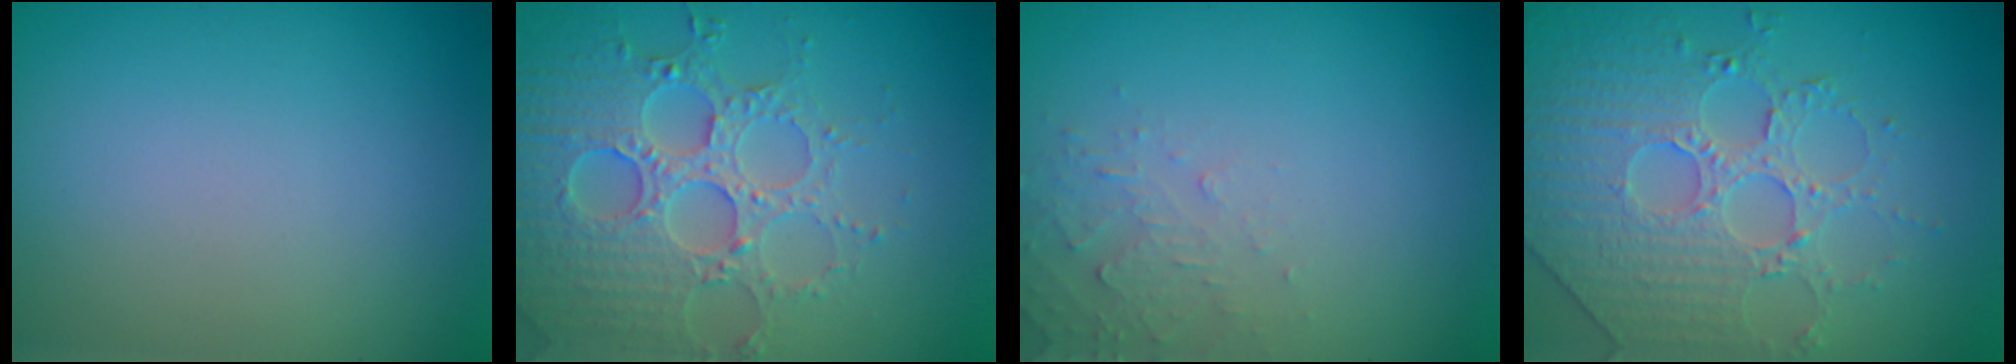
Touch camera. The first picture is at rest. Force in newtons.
{"total": 5.1, "press": 5.0, "slide": 1.1}
{"total": 1.7, "press": 1.7, "slide": 0.2}
{"total": 4.4, "press": 4.2, "slide": 1.4}